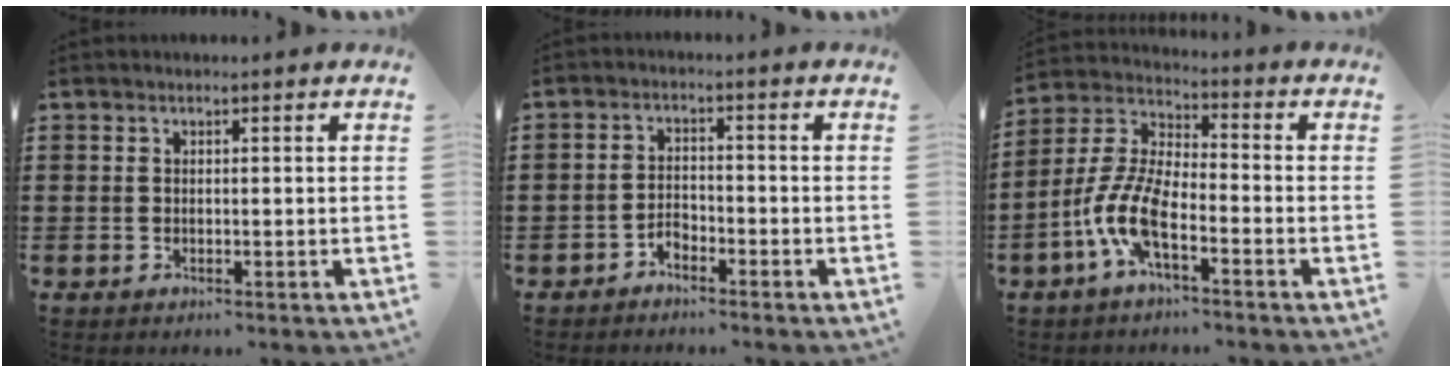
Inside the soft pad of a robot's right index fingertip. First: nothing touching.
{"total": 2.1, "force": [-1.9, 0.9, 0.4], "torque": [-0.015, 0.005, -0.041]}
{"total": 8.9, "force": [-4.3, 2.9, 7.2], "torque": [-0.184, -0.013, -0.086]}